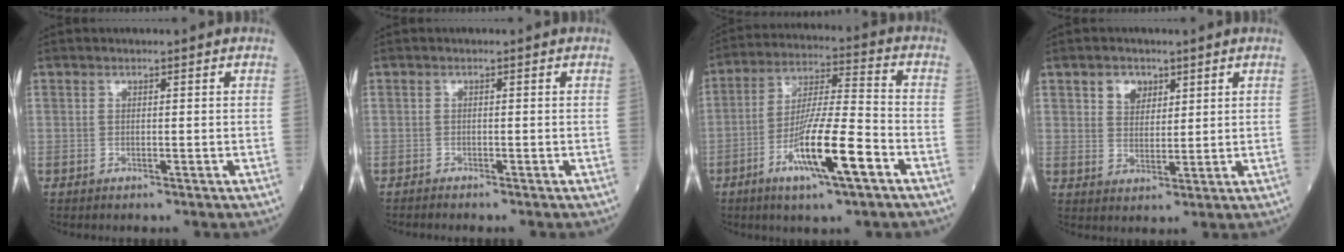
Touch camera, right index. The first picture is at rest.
{"total": 0.7, "force": [-0.7, -0.1, 0.0], "torque": [-0.003, -0.002, -0.016]}
{"total": 13.4, "force": [-5.8, 1.0, 12.0], "torque": [-0.221, -0.010, -0.105]}
{"total": 3.8, "force": [2.1, 2.7, 1.6], "torque": [-0.027, 0.005, 0.040]}